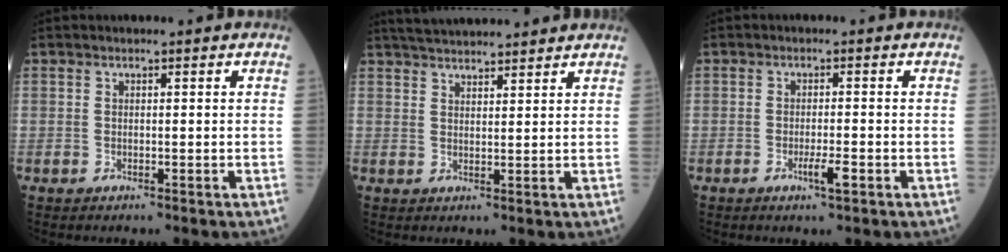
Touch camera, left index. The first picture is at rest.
{"total": 10.4, "force": [9.7, 1.3, 3.7], "torque": [-0.063, 0.034, 0.144]}
{"total": 2.5, "force": [-1.2, 0.1, 2.2], "torque": [-0.040, -0.003, -0.019]}